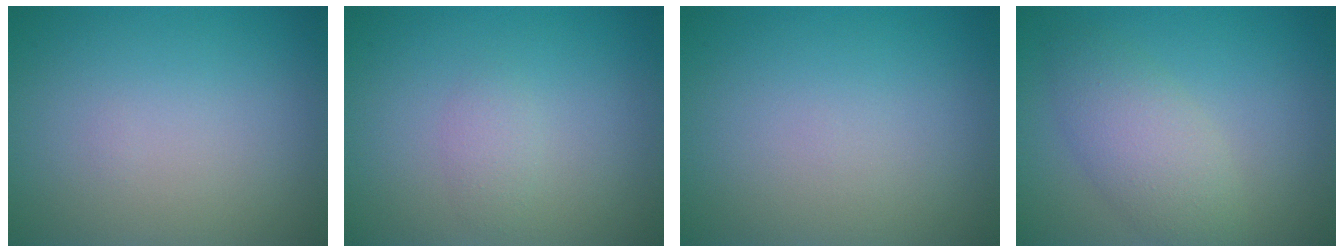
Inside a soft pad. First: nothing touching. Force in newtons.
{"total": 1.2, "press": 1.2, "slide": 0.0}
{"total": 0.0}
{"total": 3.9, "press": 3.9, "slide": 0.0}